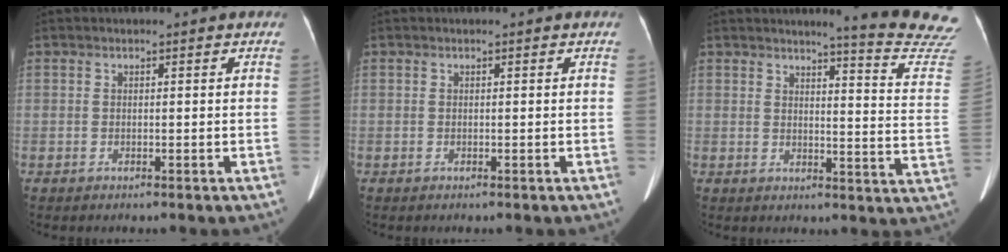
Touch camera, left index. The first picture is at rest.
{"total": 0.0}
{"total": 14.8, "force": [14.1, -1.6, 4.1], "torque": [-0.040, -0.134, 0.139]}